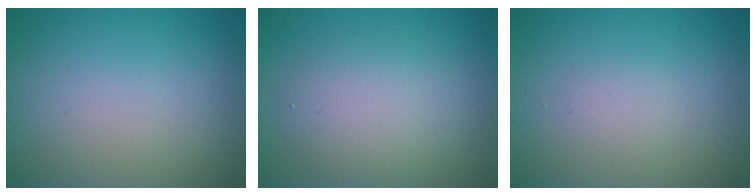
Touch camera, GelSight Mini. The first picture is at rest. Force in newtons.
{"total": 4.1, "press": 4.1, "slide": 0.1}
{"total": 1.0, "press": 1.0, "slide": 0.1}